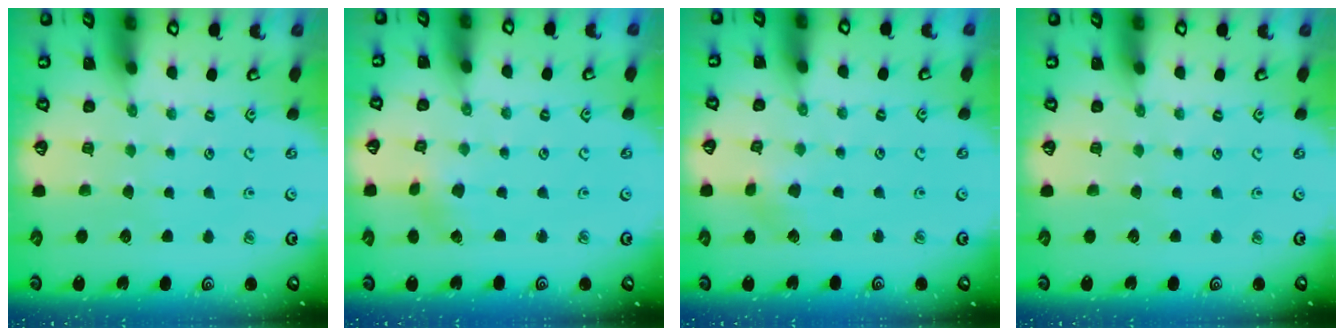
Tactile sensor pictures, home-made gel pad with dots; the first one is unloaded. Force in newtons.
{"total": 1.9, "press": 1.9, "slide": 0.2}
{"total": 4.1, "press": 4.0, "slide": 0.4}
{"total": 0.0}